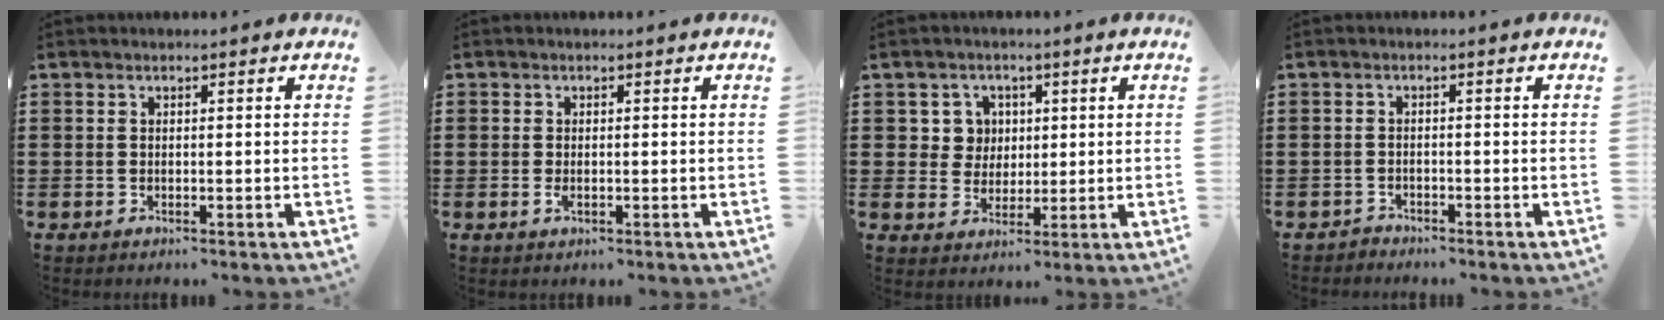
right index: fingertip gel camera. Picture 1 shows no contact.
{"total": 1.0, "force": [-0.3, 0.5, 0.9], "torque": [-0.017, -0.002, -0.005]}
{"total": 4.9, "force": [1.4, 4.5, 1.1], "torque": [-0.045, 0.017, 0.024]}
{"total": 1.3, "force": [-1.3, 0.2, -0.1], "torque": [-0.003, 0.003, -0.029]}